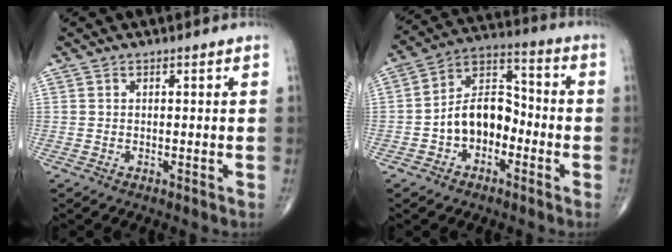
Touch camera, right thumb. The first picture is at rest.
{"total": 11.3, "force": [-3.1, 7.8, 7.7], "torque": [-0.103, 0.050, -0.067]}